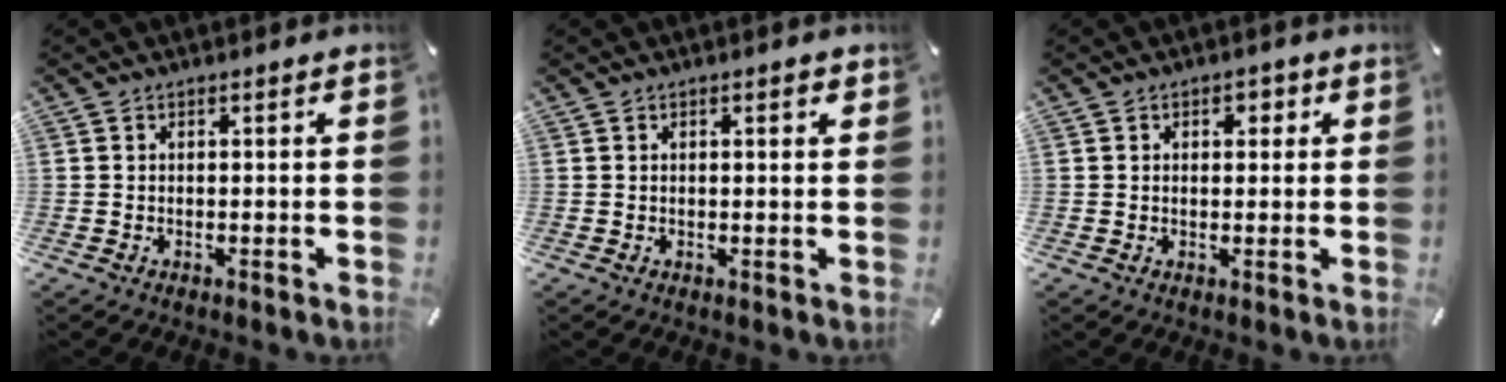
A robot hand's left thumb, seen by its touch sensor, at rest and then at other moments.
{"total": 1.2, "force": [0.5, 0.3, 1.0], "torque": [-0.014, -0.002, 0.006]}
{"total": 2.4, "force": [0.6, 1.7, 1.5], "torque": [-0.009, 0.000, 0.002]}